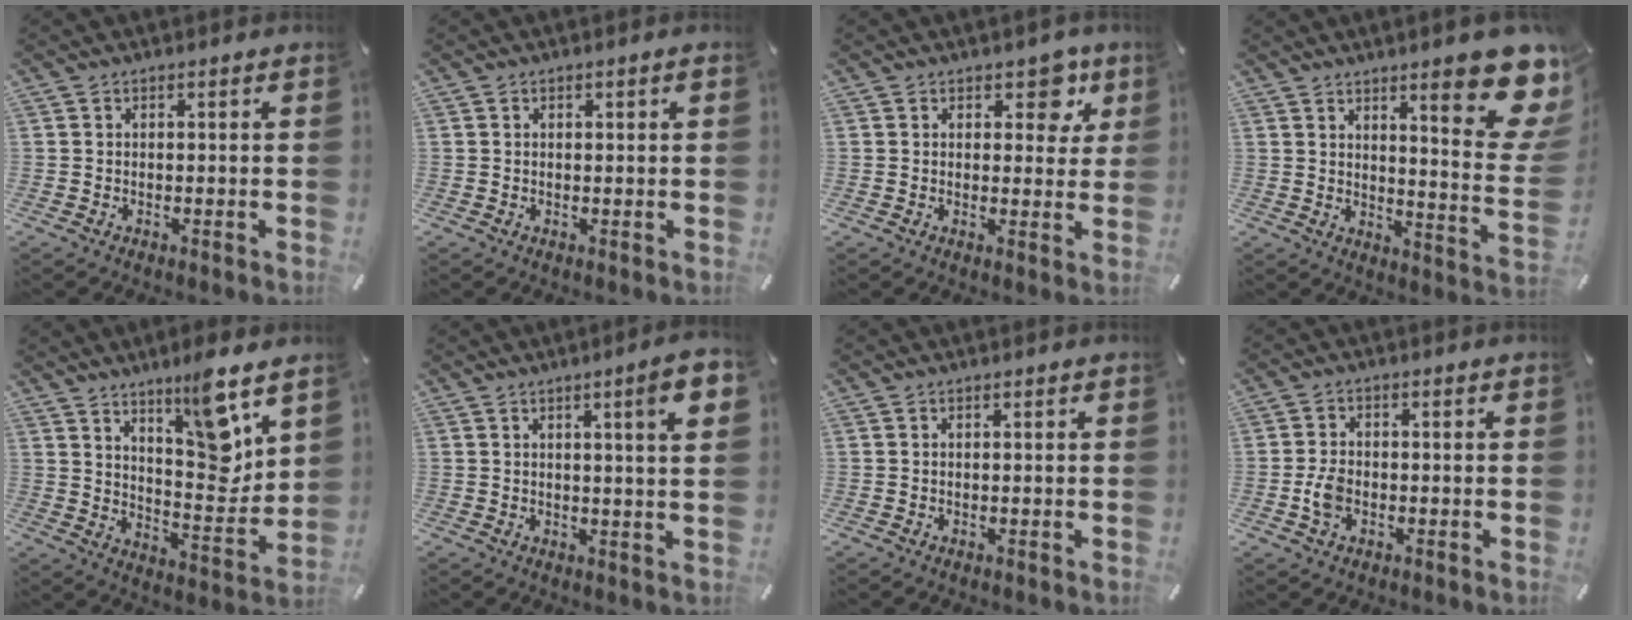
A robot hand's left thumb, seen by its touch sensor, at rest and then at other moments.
{"total": 0.9, "force": [0.3, 0.2, 0.8], "torque": [-0.015, 0.001, 0.005]}
{"total": 6.9, "force": [3.8, 4.1, 4.0], "torque": [-0.018, -0.020, 0.054]}
{"total": 17.5, "force": [10.2, 4.3, 13.5], "torque": [-0.174, -0.079, 0.158]}
{"total": 12.6, "force": [8.9, 3.4, 8.2], "torque": [-0.100, -0.085, 0.148]}
{"total": 8.1, "force": [3.1, 0.7, 7.5], "torque": [-0.112, -0.011, 0.043]}
{"total": 0.0}
{"total": 4.3, "force": [-1.1, 2.9, 2.9], "torque": [-0.070, 0.003, -0.024]}